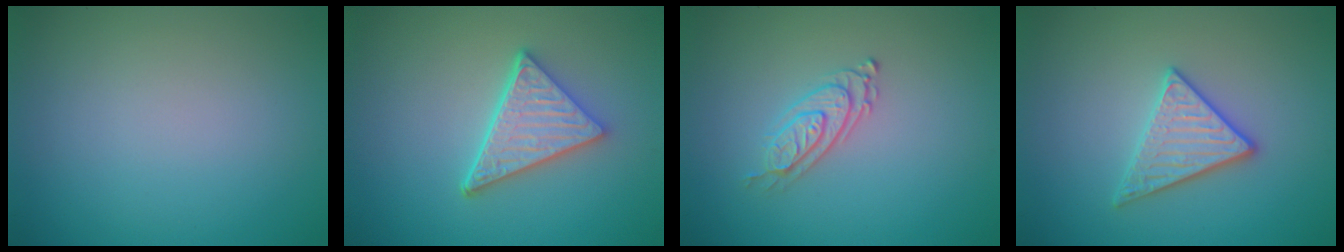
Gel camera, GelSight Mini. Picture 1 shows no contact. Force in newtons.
{"total": 4.9, "press": 3.7, "slide": 3.3}
{"total": 2.4, "press": 2.0, "slide": 1.4}
{"total": 3.0, "press": 2.9, "slide": 0.6}